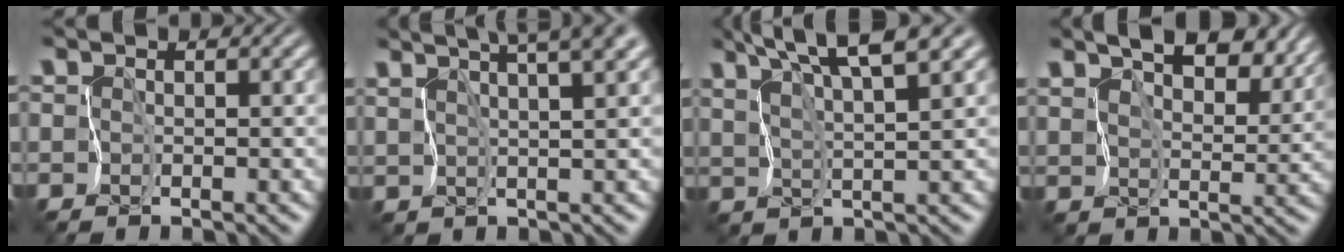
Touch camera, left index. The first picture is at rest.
{"total": 9.7, "force": [6.7, 3.1, 6.2], "torque": [-0.074, 0.042, 0.084]}
{"total": 7.4, "force": [5.6, 0.9, 4.7], "torque": [-0.080, 0.021, 0.077]}
{"total": 10.4, "force": [7.6, 4.3, 5.7], "torque": [-0.085, 0.011, 0.107]}